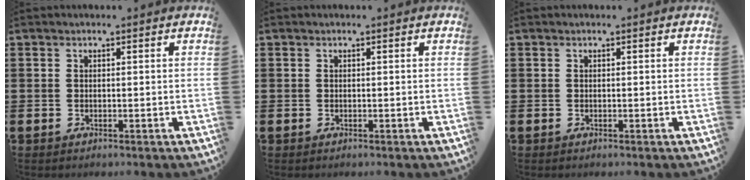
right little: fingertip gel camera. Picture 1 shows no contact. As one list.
[{"total": 0.0}, {"total": 0.0}]